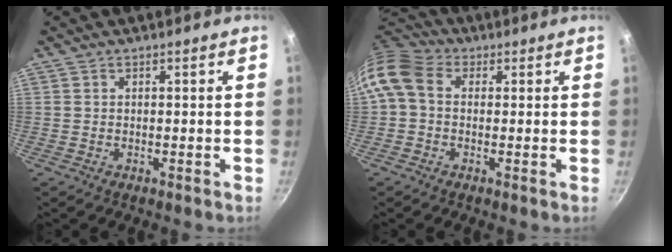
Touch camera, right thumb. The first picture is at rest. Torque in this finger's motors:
{"motor_torque": [0.40, 0.91, 1.15, -0.89, 0.61]}